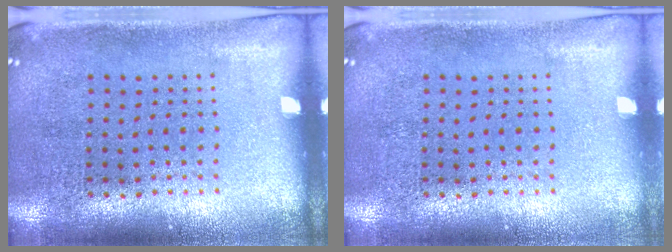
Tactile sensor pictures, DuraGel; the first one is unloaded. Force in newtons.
{"total": 0.0}